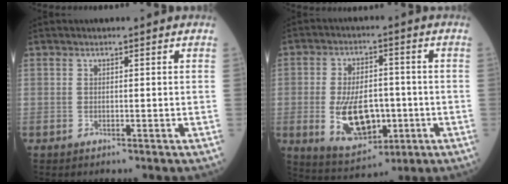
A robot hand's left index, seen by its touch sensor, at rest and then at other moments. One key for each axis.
{"total": 11.3, "fx": -2.4, "fy": 6.1, "fz": 9.3, "tx": -0.178, "ty": -0.001, "tz": -0.028}